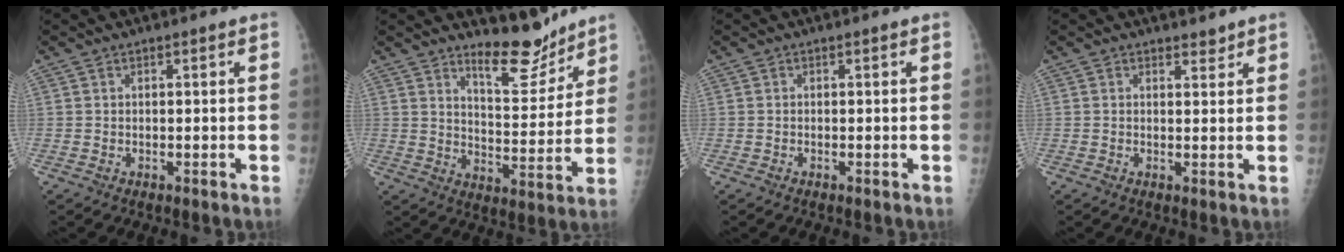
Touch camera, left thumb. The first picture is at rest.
{"total": 9.6, "force": [8.4, 2.8, 3.7], "torque": [-0.030, -0.076, 0.140]}
{"total": 0.0}
{"total": 1.7, "force": [1.6, 0.7, 0.4], "torque": [0.005, -0.012, 0.021]}